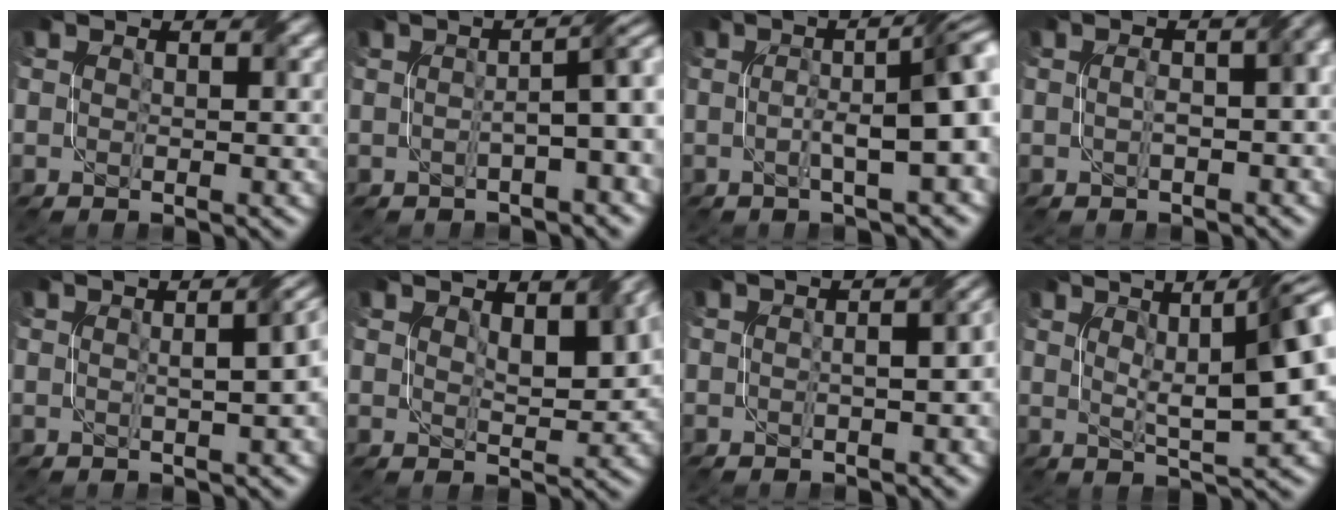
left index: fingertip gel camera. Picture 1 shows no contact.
{"total": 5.2, "force": [-0.4, 1.3, 5.0], "torque": [-0.061, 0.015, -0.009]}
{"total": 7.4, "force": [0.2, 1.3, 7.3], "torque": [-0.099, 0.016, 0.000]}
{"total": 5.7, "force": [-0.4, 2.6, 5.1], "torque": [-0.047, 0.010, -0.011]}
{"total": 6.5, "force": [0.4, 2.9, 5.9], "torque": [-0.032, 0.022, 0.000]}
{"total": 4.3, "force": [2.0, 1.6, 3.4], "torque": [-0.056, 0.003, 0.036]}
{"total": 4.9, "force": [-0.7, 2.1, 4.4], "torque": [-0.035, 0.006, -0.013]}
{"total": 10.8, "force": [2.3, 2.9, 10.2], "torque": [-0.112, 0.023, 0.025]}